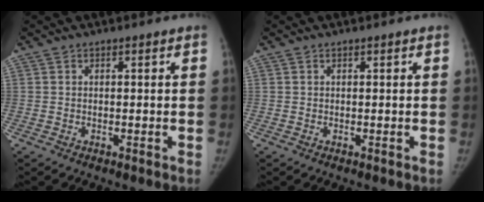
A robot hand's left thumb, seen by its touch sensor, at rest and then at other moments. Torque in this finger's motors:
{"motor_torque": [0.00, 0.00, 0.05, -0.05, 0.00]}